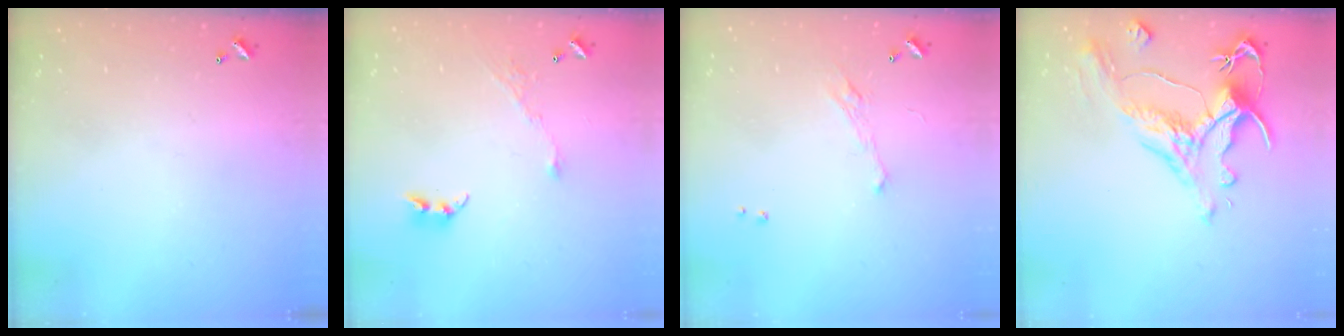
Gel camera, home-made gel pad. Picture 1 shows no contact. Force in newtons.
{"total": 5.4, "press": 5.3, "slide": 0.7}
{"total": 2.0, "press": 1.9, "slide": 0.7}
{"total": 1.7, "press": 0.9, "slide": 1.5}